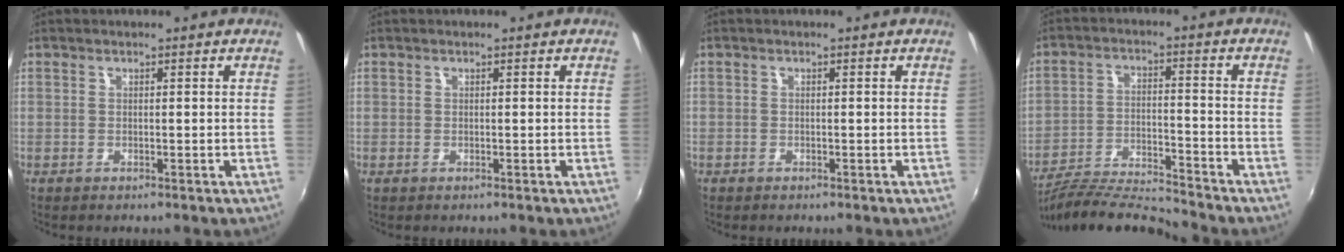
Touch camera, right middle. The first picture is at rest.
{"total": 0.0}
{"total": 0.9, "force": [-0.6, 0.6, -0.1], "torque": [-0.003, 0.004, -0.011]}
{"total": 12.2, "force": [-11.7, -0.5, 3.4], "torque": [-0.081, -0.015, -0.215]}